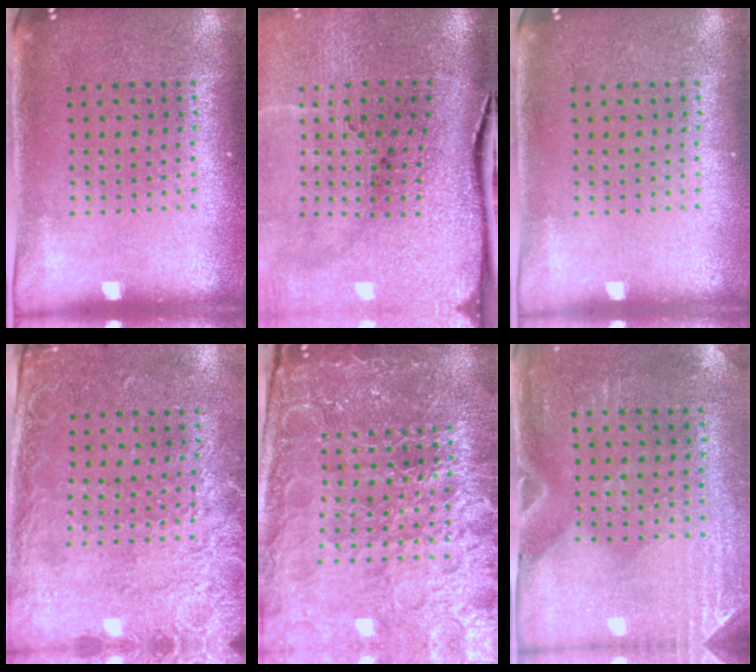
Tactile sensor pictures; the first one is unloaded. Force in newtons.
{"total": 4.9, "press": 3.9, "slide": 3.0}
{"total": 0.0}
{"total": 2.7, "press": 2.0, "slide": 1.8}
{"total": 5.6, "press": 5.1, "slide": 2.3}
{"total": 2.9, "press": 2.5, "slide": 1.4}